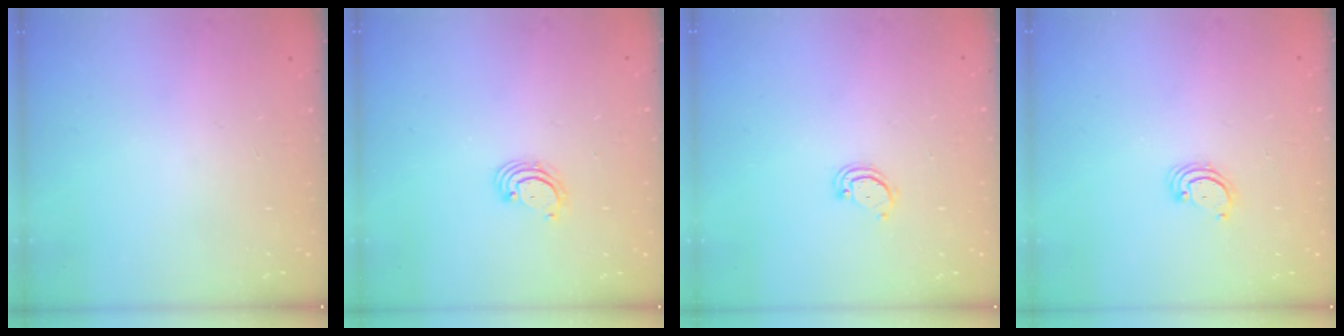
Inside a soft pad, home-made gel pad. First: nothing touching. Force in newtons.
{"total": 2.6, "press": 2.6, "slide": 0.3}
{"total": 2.9, "press": 2.9, "slide": 0.2}
{"total": 2.3, "press": 2.3, "slide": 0.2}